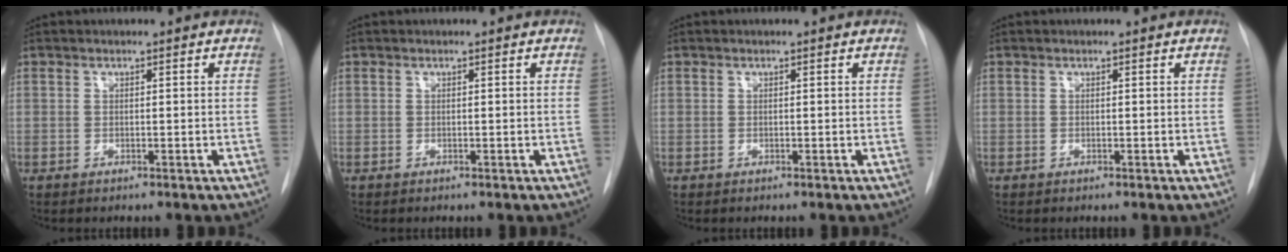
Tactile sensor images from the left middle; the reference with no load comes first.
{"total": 0.0}
{"total": 0.0}
{"total": 0.0}